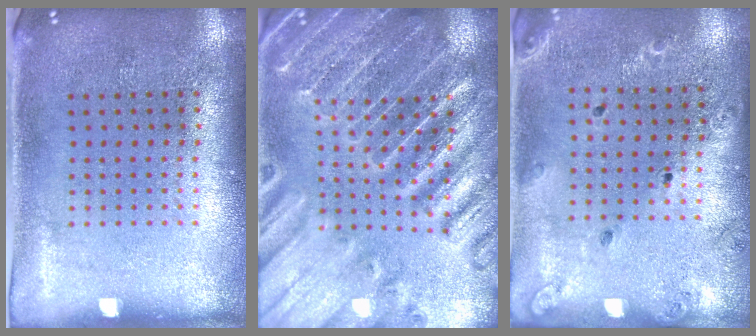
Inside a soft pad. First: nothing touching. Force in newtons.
{"total": 3.6, "press": 3.4, "slide": 0.9}
{"total": 1.4, "press": 1.4, "slide": 0.2}